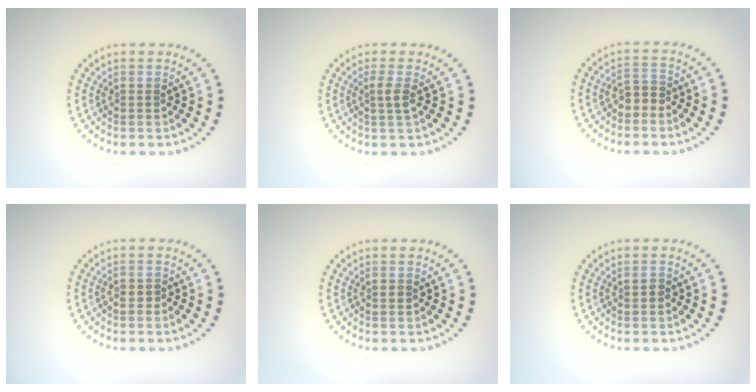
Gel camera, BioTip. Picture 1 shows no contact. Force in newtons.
{"total": 1.5, "press": 1.1, "slide": 1.0}
{"total": 1.7, "press": 1.5, "slide": 0.8}
{"total": 0.5, "press": 0.4, "slide": 0.4}
{"total": 0.8, "press": 0.8, "slide": 0.1}
{"total": 0.7, "press": 0.7, "slide": 0.0}